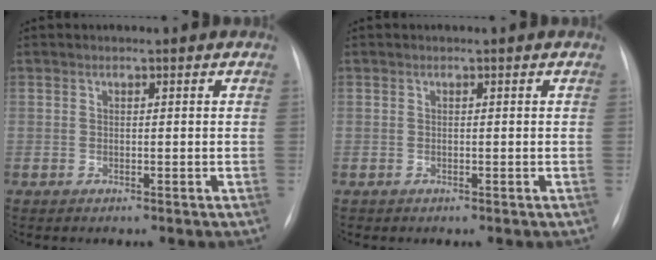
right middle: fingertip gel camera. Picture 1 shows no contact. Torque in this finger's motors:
{"motor_torque": [0.59, -0.55, -0.08, 0.01]}